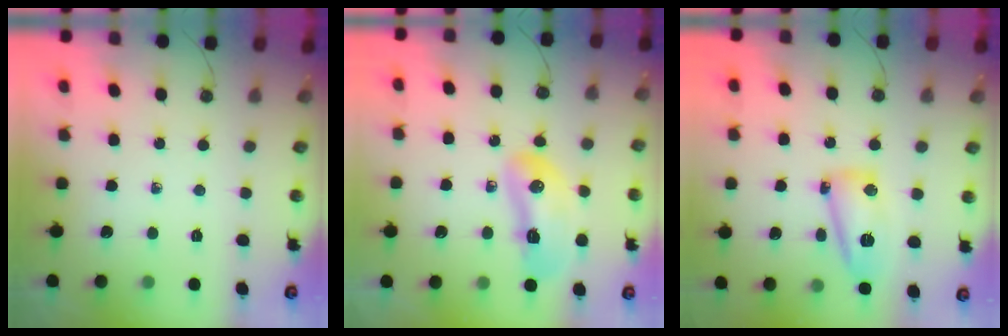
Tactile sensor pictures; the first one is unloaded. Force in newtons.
{"total": 12.2, "press": 12.1, "slide": 1.3}
{"total": 11.4, "press": 11.1, "slide": 2.3}